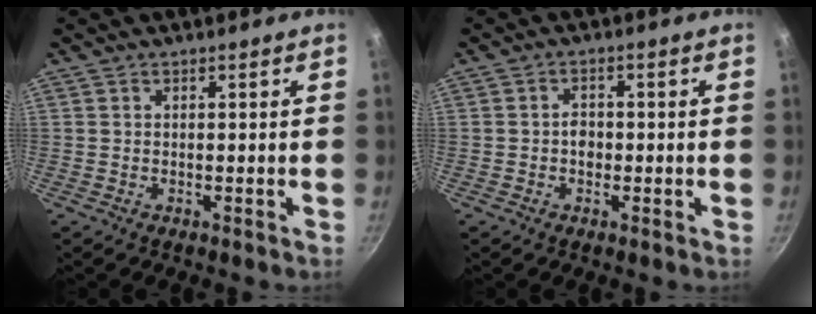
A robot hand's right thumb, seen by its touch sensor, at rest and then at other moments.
{"total": 2.6, "force": [-0.4, 2.0, 1.6], "torque": [-0.014, 0.008, -0.008]}